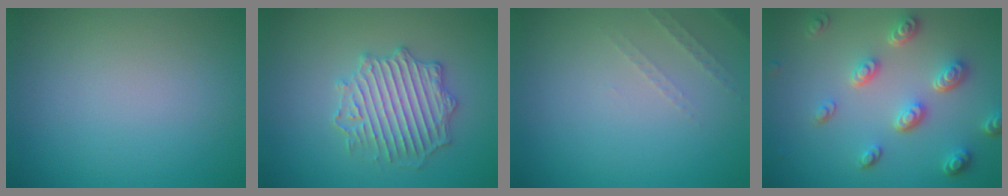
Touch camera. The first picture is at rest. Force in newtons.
{"total": 4.0, "press": 4.0, "slide": 0.3}
{"total": 1.3, "press": 1.2, "slide": 0.4}
{"total": 4.7, "press": 3.6, "slide": 3.1}